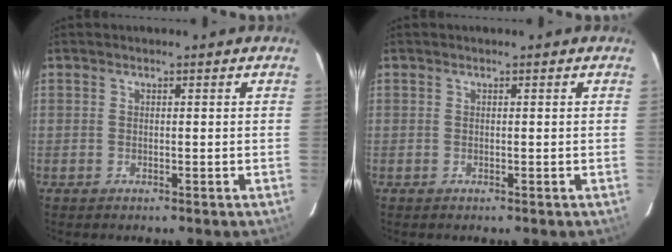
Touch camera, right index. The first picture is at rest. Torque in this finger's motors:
{"motor_torque": [0.00, 0.00, 0.00, 0.00]}